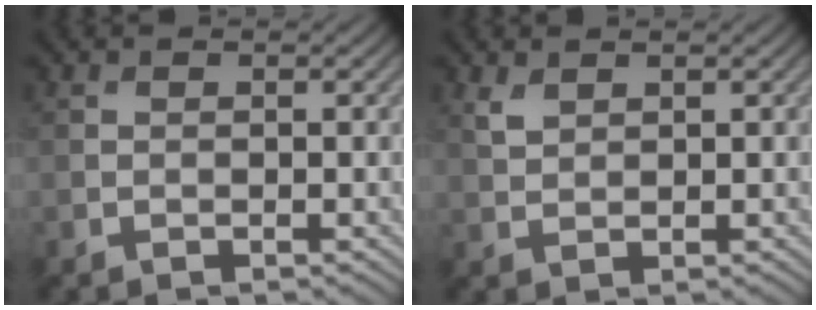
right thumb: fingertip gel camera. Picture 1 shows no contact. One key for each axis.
{"total": 1.7, "fx": 1.2, "fy": 0.8, "fz": 0.9, "tx": -0.026, "ty": -0.002, "tz": 0.030}